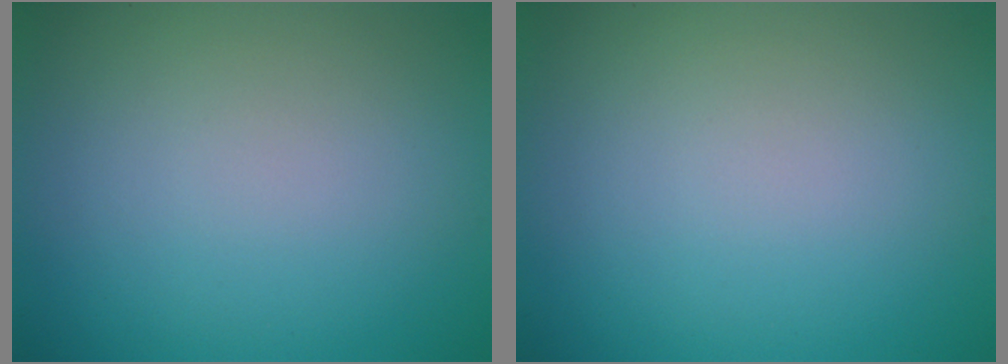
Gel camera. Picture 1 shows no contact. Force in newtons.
{"total": 0.0}